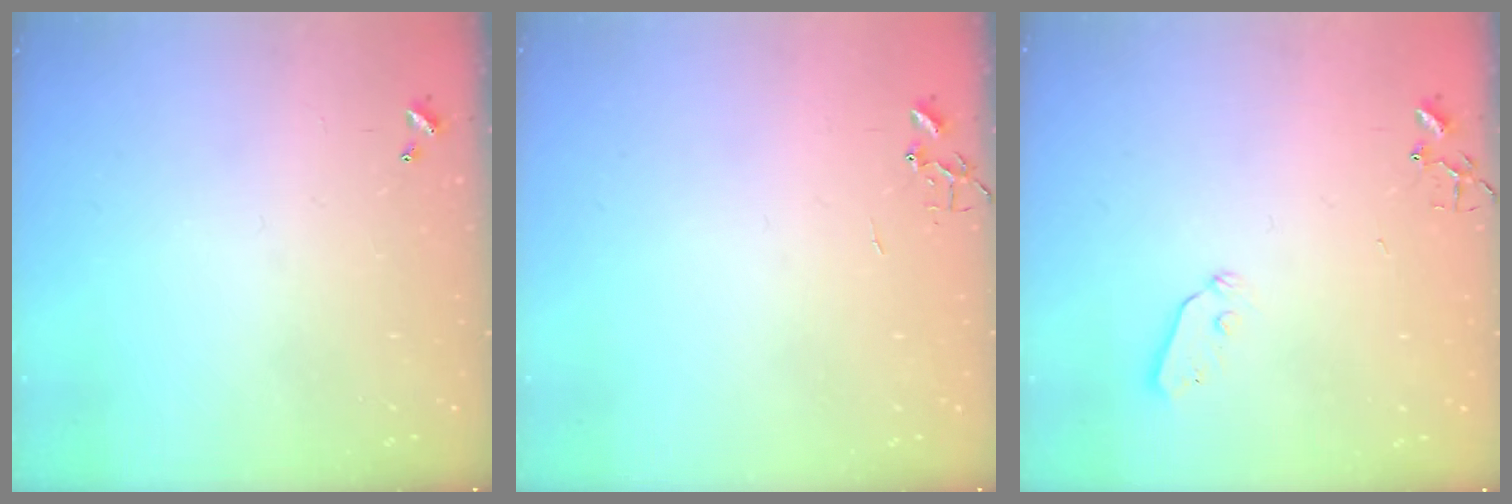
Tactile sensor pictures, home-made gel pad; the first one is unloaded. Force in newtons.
{"total": 0.0}
{"total": 3.8, "press": 3.7, "slide": 0.7}